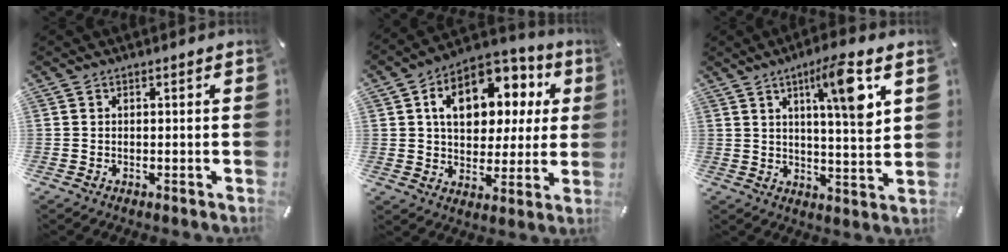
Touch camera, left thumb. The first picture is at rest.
{"total": 15.2, "force": [5.2, 10.6, 9.6], "torque": [-0.147, -0.018, 0.093]}
{"total": 11.2, "force": [5.4, 1.3, 9.8], "torque": [-0.158, -0.021, 0.079]}